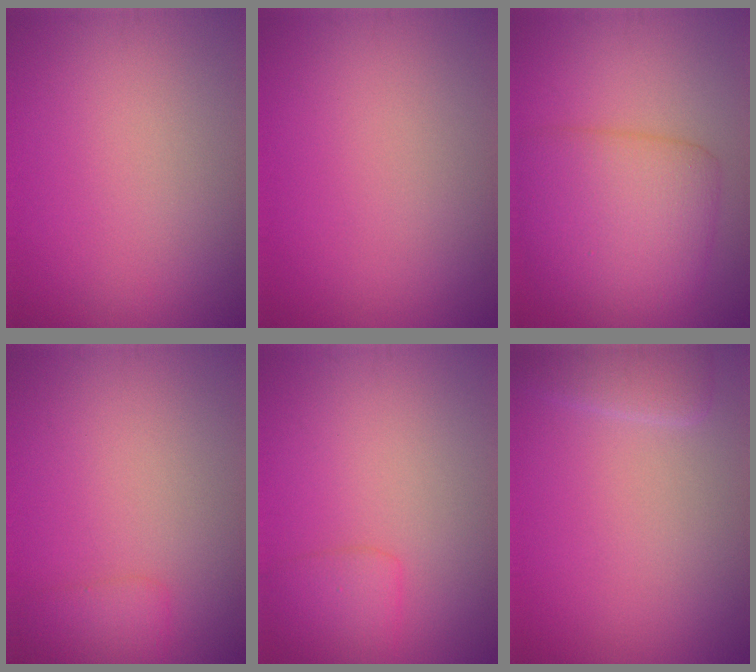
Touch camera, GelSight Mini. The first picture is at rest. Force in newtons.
{"total": 0.0}
{"total": 6.7, "press": 6.7, "slide": 0.1}
{"total": 1.6, "press": 1.6, "slide": 0.1}
{"total": 2.0, "press": 1.9, "slide": 0.1}
{"total": 2.1, "press": 2.1, "slide": 0.2}